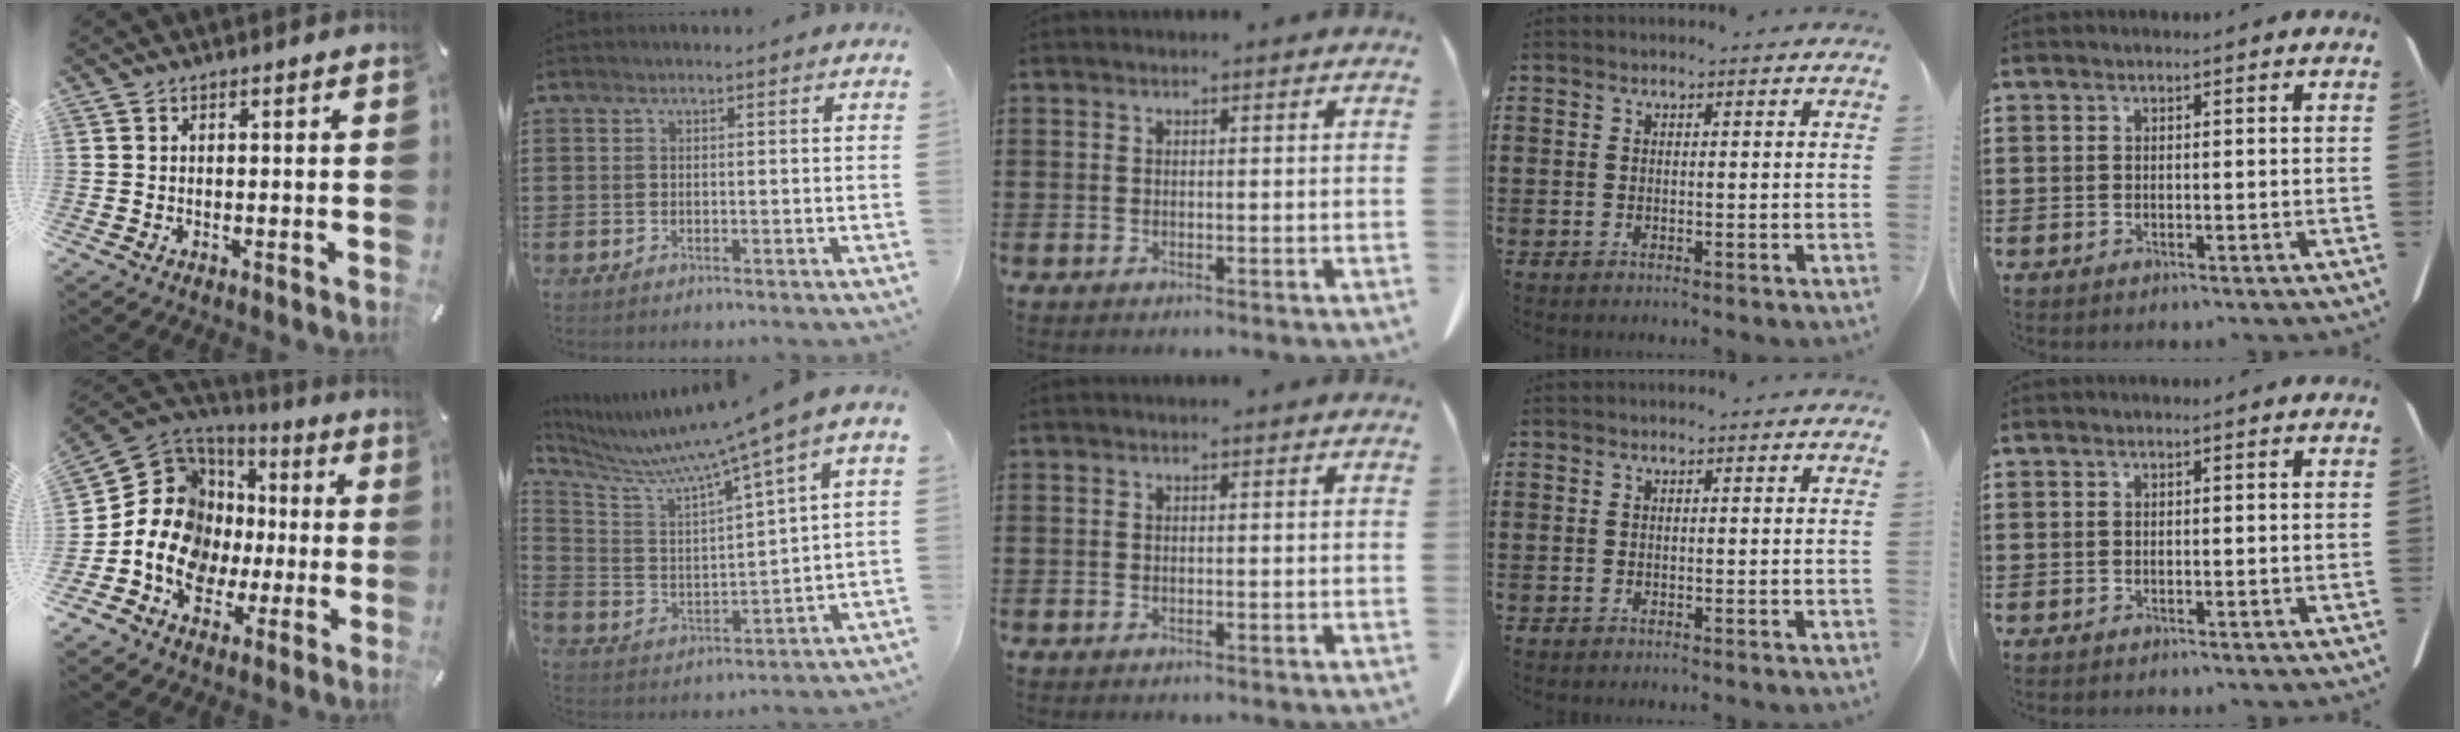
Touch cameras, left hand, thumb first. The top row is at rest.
{"thumb": {"total": 15.4, "force": [-2.5, 13.6, 7.0], "torque": [-0.152, -0.008, -0.043]}, "index": {"total": 8.0, "force": [6.2, -0.3, 5.0], "torque": [-0.127, -0.049, 0.094]}}